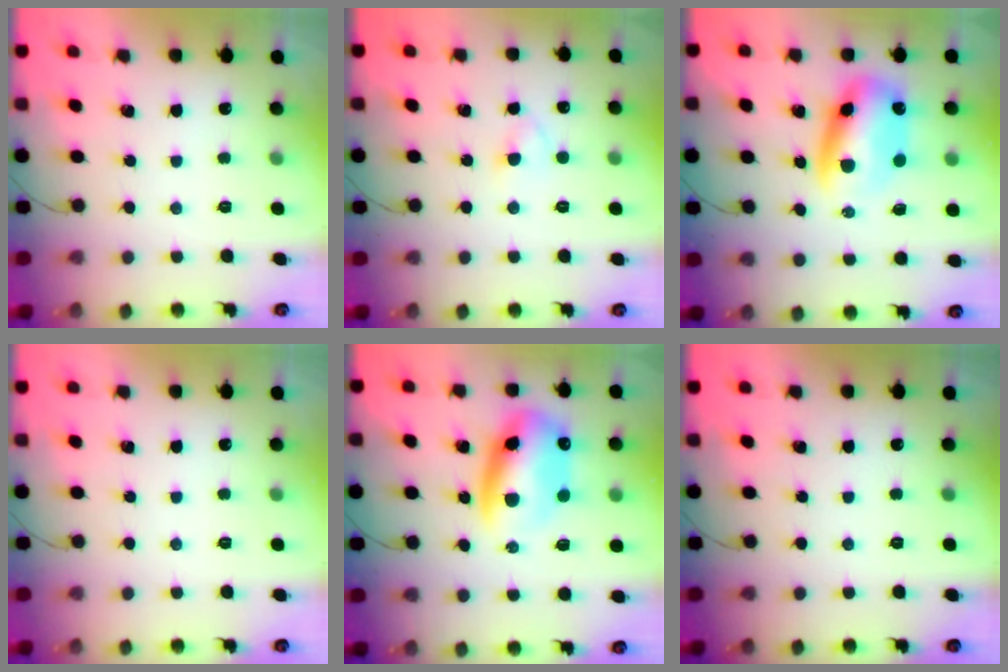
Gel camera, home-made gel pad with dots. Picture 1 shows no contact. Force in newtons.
{"total": 2.9, "press": 2.7, "slide": 1.2}
{"total": 10.6, "press": 10.3, "slide": 2.7}
{"total": 0.0}
{"total": 14.3, "press": 13.8, "slide": 3.7}
{"total": 0.0}